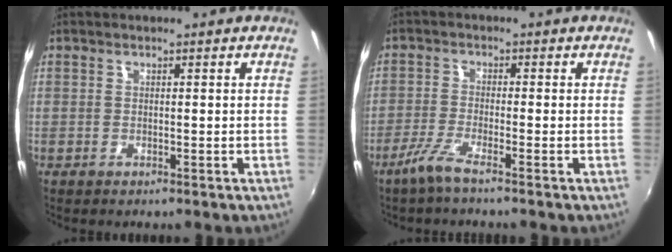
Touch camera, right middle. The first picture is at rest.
{"total": 4.1, "force": [-3.0, -0.2, 2.7], "torque": [-0.072, -0.008, -0.062]}